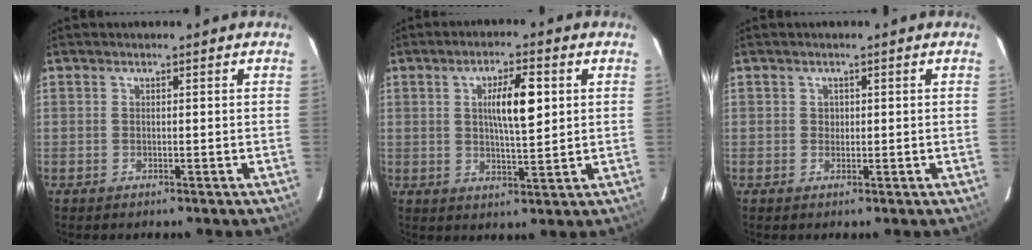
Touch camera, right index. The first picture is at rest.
{"total": 7.6, "force": [1.8, 1.5, 7.2], "torque": [-0.123, 0.007, 0.032]}
{"total": 0.8, "force": [0.2, 0.7, 0.3], "torque": [-0.002, 0.001, 0.002]}